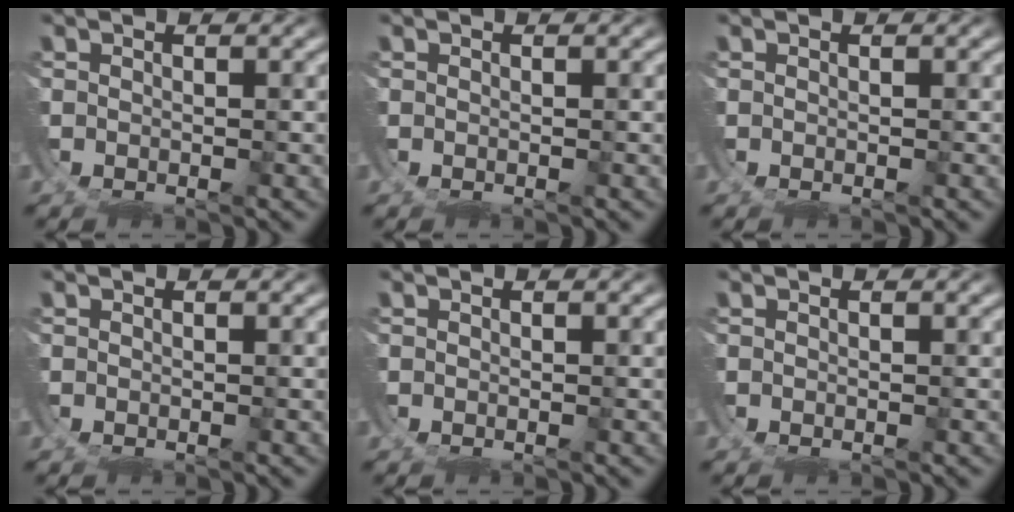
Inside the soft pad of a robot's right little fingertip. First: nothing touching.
{"total": 0.0}
{"total": 0.0}
{"total": 0.0}
{"total": 0.0}
{"total": 0.0}